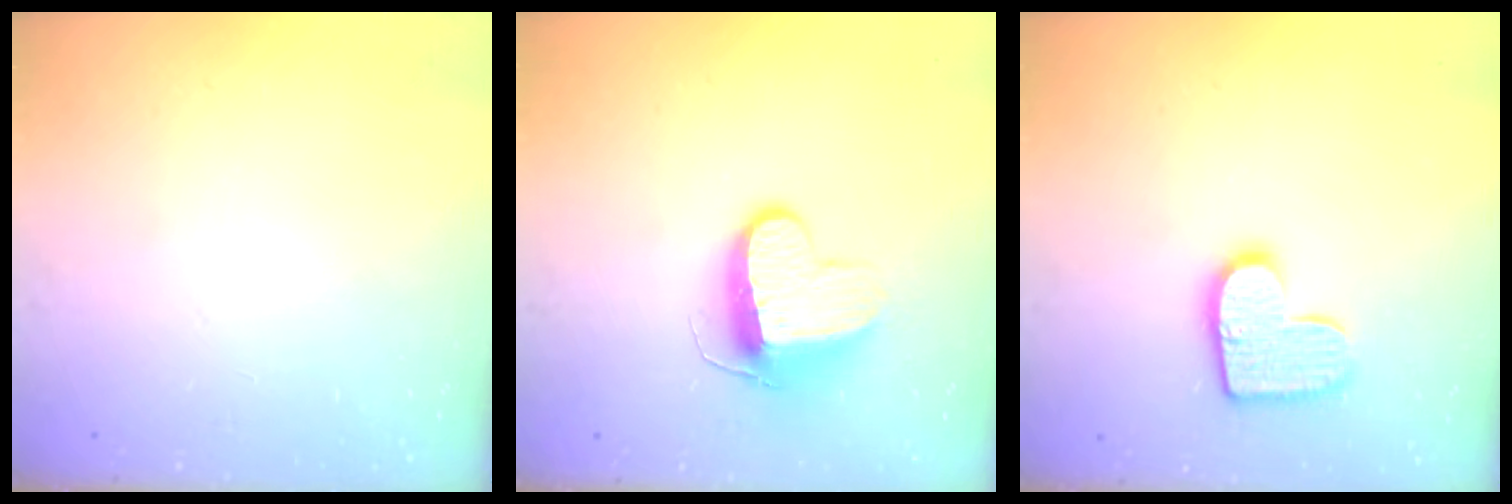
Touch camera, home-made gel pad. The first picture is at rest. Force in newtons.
{"total": 10.3, "press": 10.3, "slide": 0.4}
{"total": 12.5, "press": 12.5, "slide": 0.7}